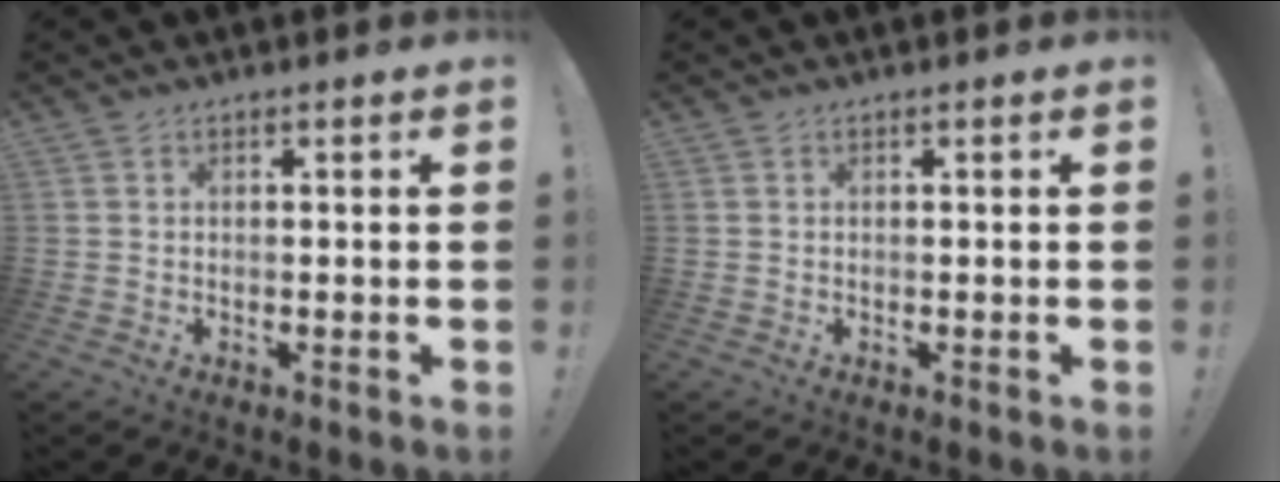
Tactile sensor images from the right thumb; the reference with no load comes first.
{"total": 0.0}